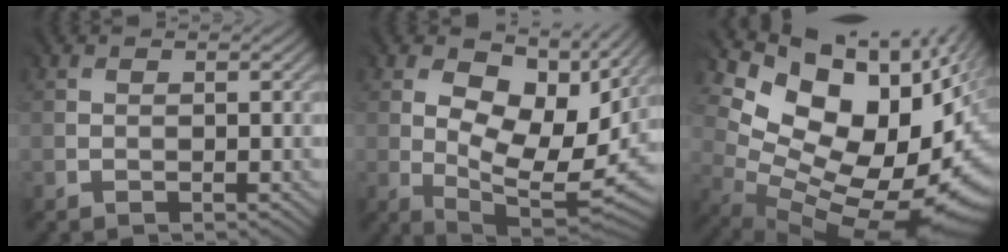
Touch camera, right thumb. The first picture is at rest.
{"total": 13.9, "force": [3.2, 7.6, 11.1], "torque": [-0.199, -0.014, 0.067]}
{"total": 16.0, "force": [3.9, 9.8, 12.1], "torque": [-0.160, -0.032, 0.121]}